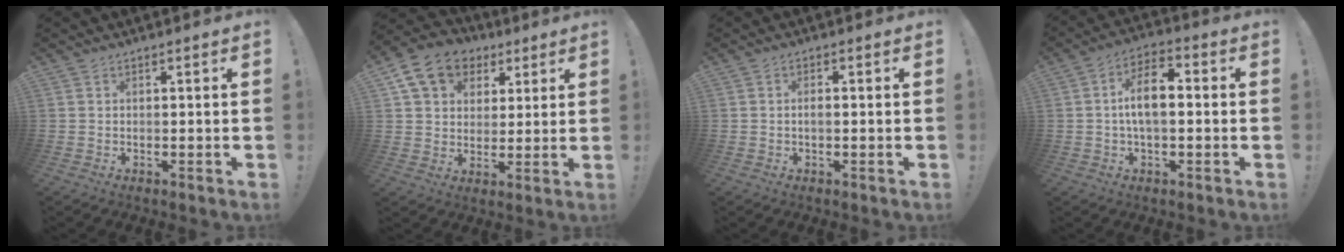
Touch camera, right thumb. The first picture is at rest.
{"total": 13.7, "force": [6.6, 10.6, 5.8], "torque": [-0.090, -0.026, 0.131]}
{"total": 1.4, "force": [-0.5, 0.4, 1.2], "torque": [-0.027, 0.004, -0.008]}
{"total": 10.0, "force": [0.0, 5.0, 8.7], "torque": [-0.141, 0.008, 0.002]}